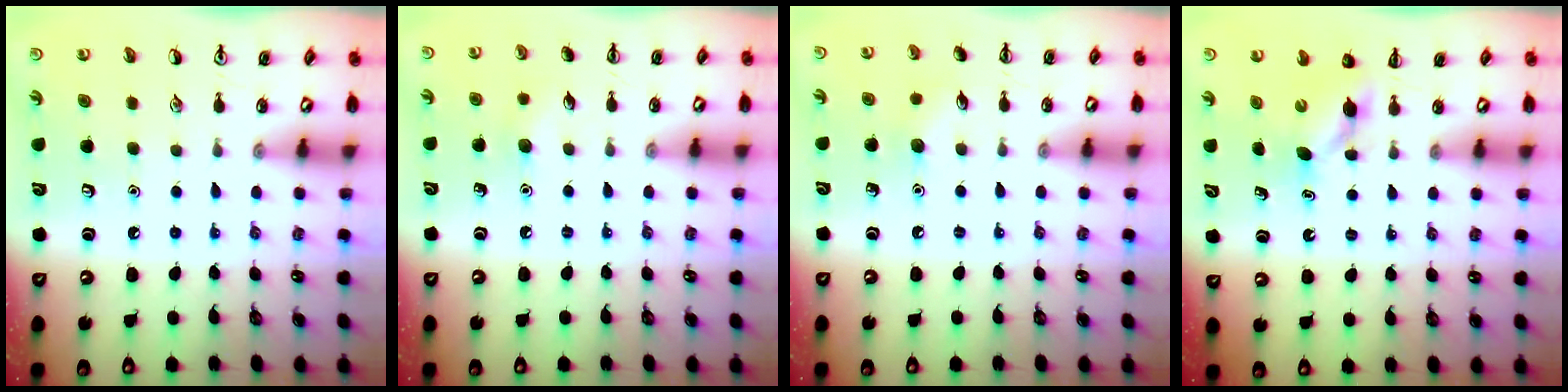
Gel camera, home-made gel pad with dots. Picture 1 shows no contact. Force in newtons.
{"total": 5.0, "press": 4.9, "slide": 1.3}
{"total": 5.5, "press": 5.4, "slide": 1.3}
{"total": 4.0, "press": 3.9, "slide": 1.1}